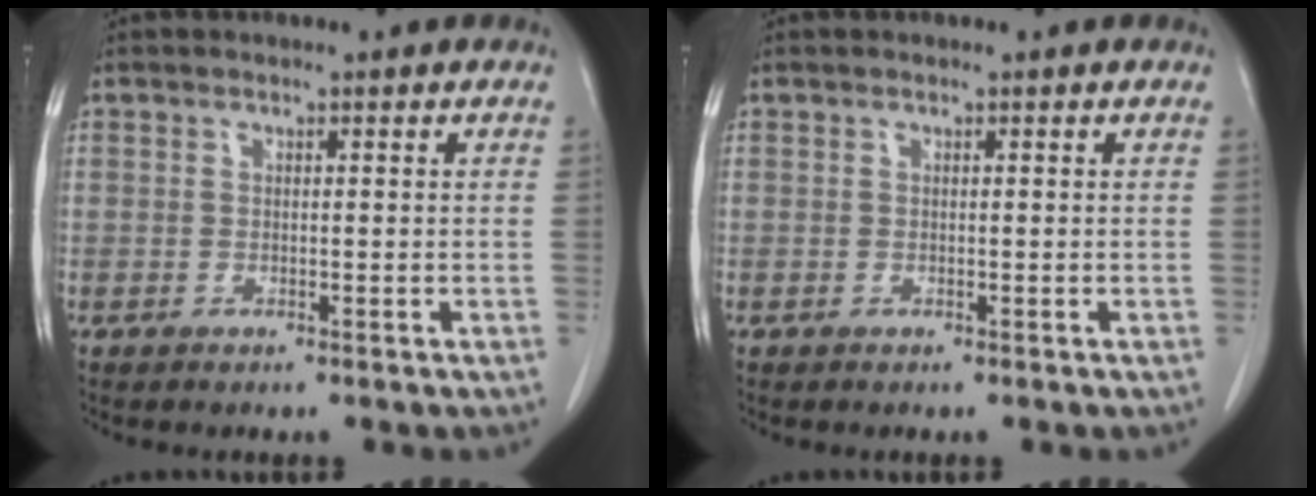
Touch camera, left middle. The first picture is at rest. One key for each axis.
{"total": 0.0}